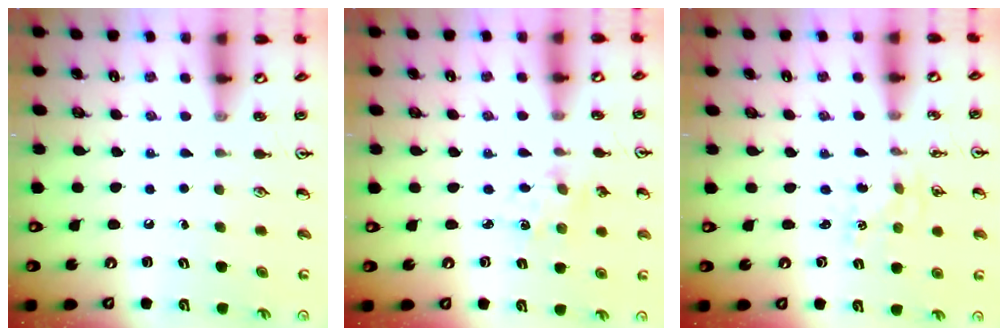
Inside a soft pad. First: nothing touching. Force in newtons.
{"total": 2.5, "press": 2.4, "slide": 0.4}
{"total": 0.7, "press": 0.6, "slide": 0.2}